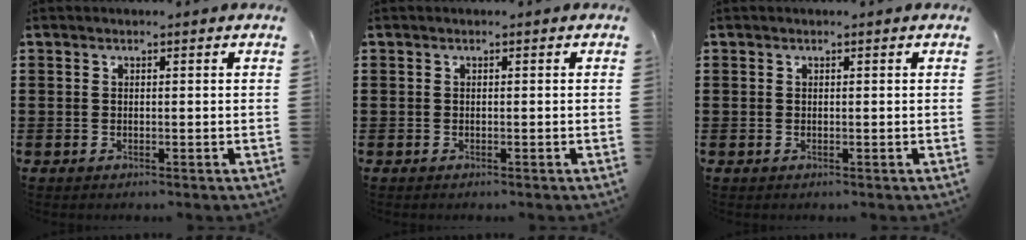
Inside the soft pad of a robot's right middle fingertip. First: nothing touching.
{"total": 0.0}
{"total": 0.0}